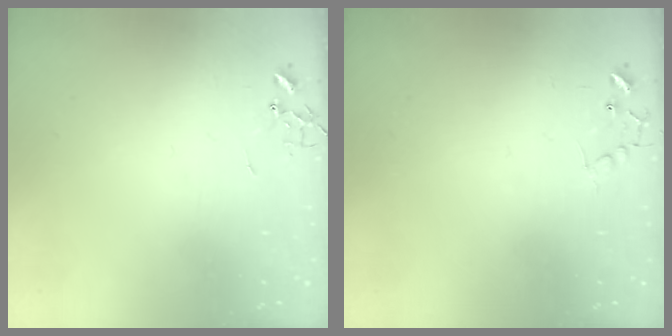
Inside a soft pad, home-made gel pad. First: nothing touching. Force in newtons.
{"total": 6.7, "press": 6.7, "slide": 0.4}